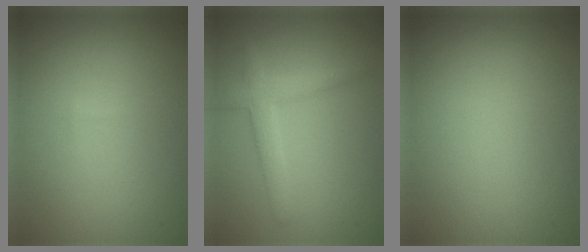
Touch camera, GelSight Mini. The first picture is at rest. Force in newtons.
{"total": 2.6, "press": 2.6, "slide": 0.1}
{"total": 0.0}